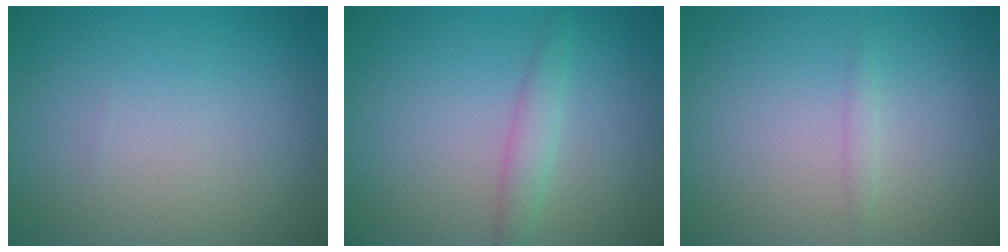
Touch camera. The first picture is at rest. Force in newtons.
{"total": 1.8, "press": 1.8, "slide": 0.1}
{"total": 0.7, "press": 0.7, "slide": 0.1}